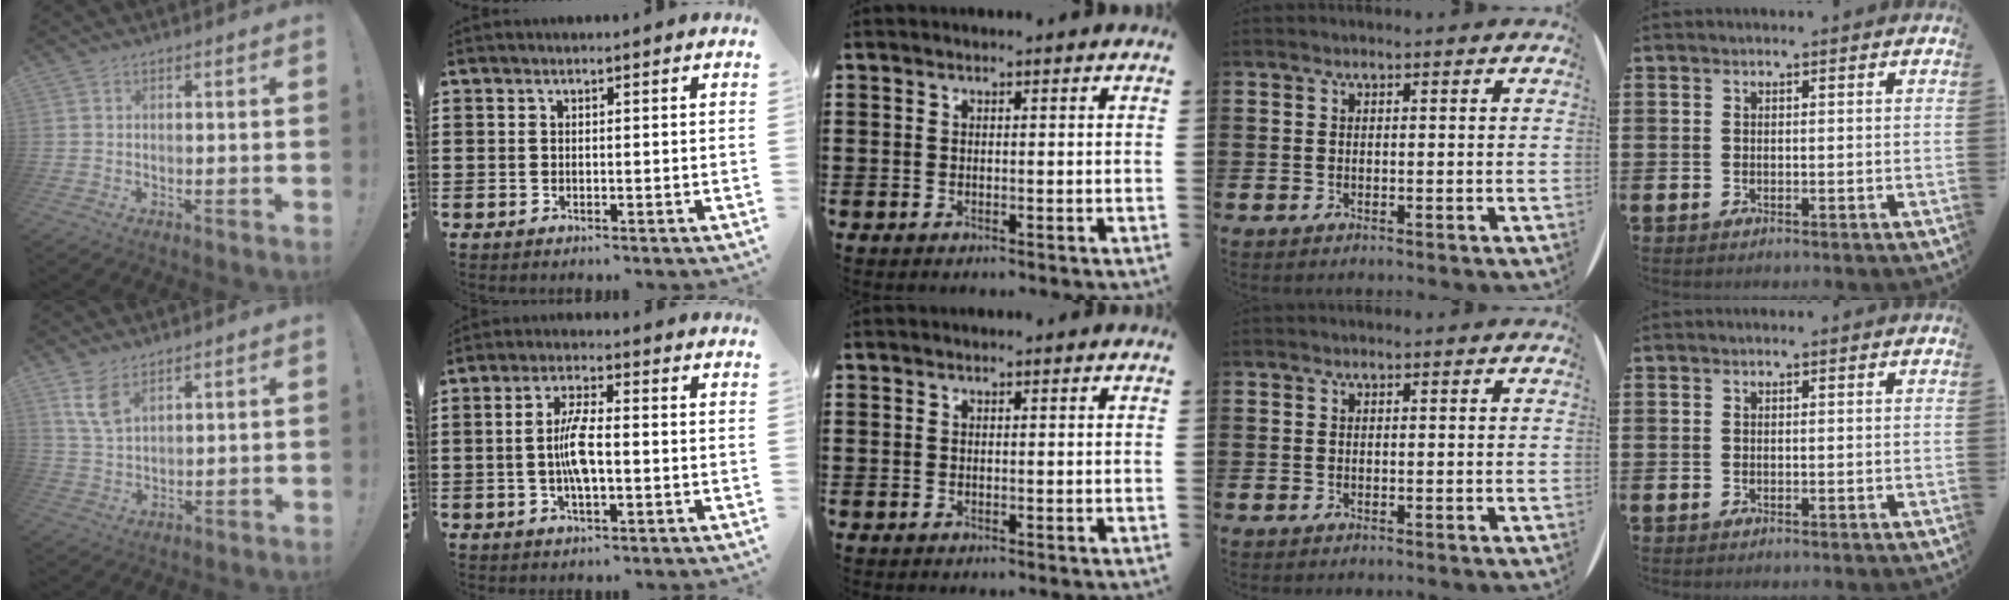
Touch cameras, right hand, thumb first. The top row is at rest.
{"thumb": {"total": 6.8, "force": [4.3, 3.2, 4.2], "torque": [-0.072, -0.018, 0.081]}, "index": {"total": 6.3, "force": [-0.7, 1.9, 6.0], "torque": [-0.128, -0.001, -0.021]}}